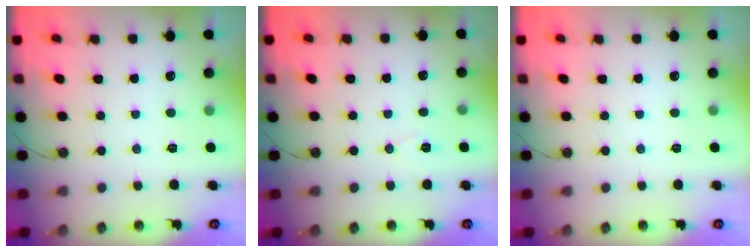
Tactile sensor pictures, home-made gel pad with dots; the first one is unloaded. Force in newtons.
{"total": 5.9, "press": 3.8, "slide": 4.5}
{"total": 0.0}